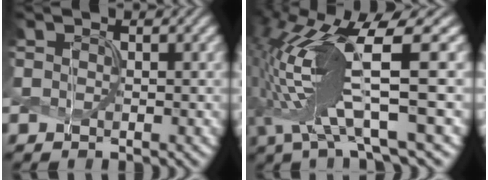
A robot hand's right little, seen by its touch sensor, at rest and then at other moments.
{"total": 11.4, "force": [0.8, 2.1, 11.2], "torque": [-0.211, 0.013, 0.020]}